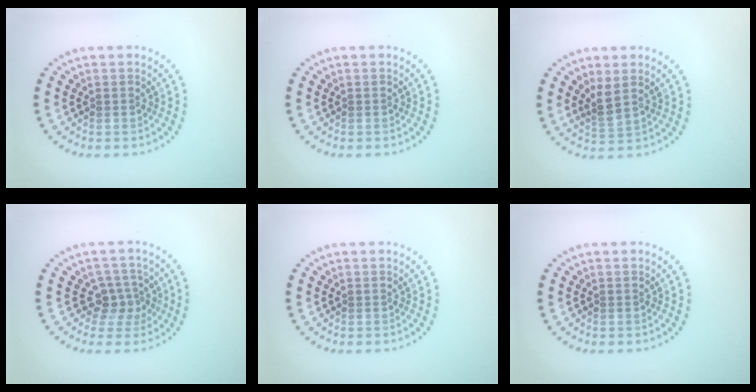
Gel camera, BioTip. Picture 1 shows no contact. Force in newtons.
{"total": 0.0}
{"total": 1.9, "press": 1.5, "slide": 1.2}
{"total": 2.5, "press": 1.9, "slide": 1.7}
{"total": 0.0}
{"total": 0.0}